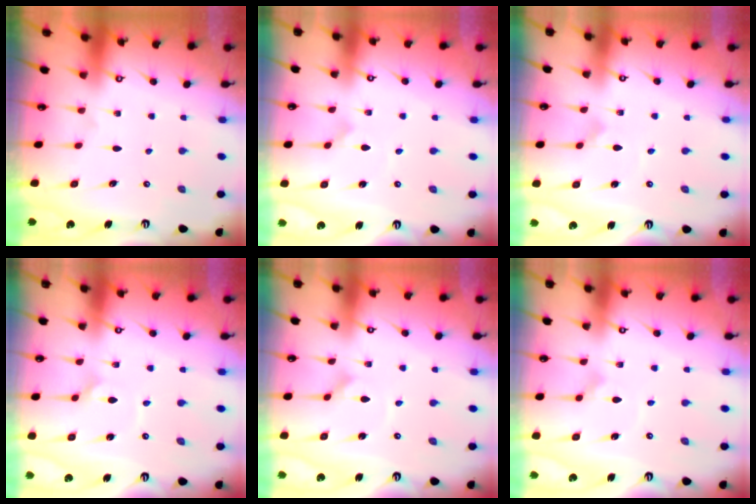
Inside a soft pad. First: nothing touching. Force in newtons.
{"total": 1.3, "press": 1.3, "slide": 0.2}
{"total": 0.9, "press": 0.9, "slide": 0.0}
{"total": 2.1, "press": 2.1, "slide": 0.1}
{"total": 1.1, "press": 1.1, "slide": 0.2}
{"total": 2.3, "press": 2.3, "slide": 0.1}